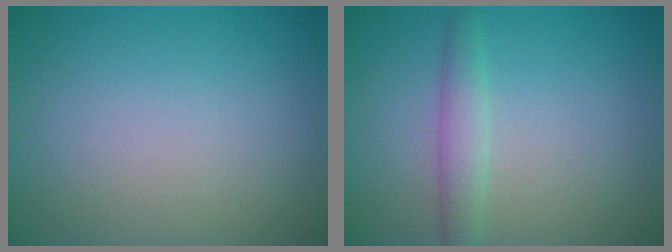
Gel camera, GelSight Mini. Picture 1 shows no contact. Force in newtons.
{"total": 2.1, "press": 2.1, "slide": 0.1}